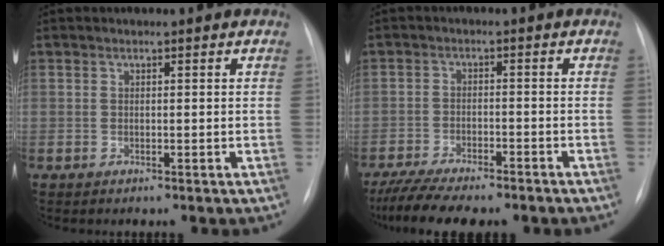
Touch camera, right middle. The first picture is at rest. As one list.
[{"total": 10.9, "force": [-9.0, 2.0, 5.7], "torque": [-0.094, -0.013, -0.137]}]